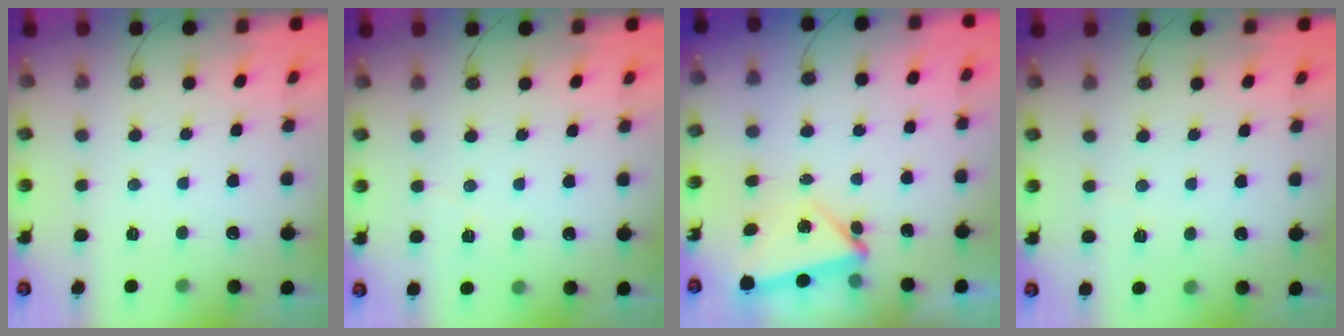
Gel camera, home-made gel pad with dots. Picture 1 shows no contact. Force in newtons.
{"total": 2.9, "press": 2.7, "slide": 0.9}
{"total": 5.4, "press": 5.4, "slide": 0.9}
{"total": 2.3, "press": 2.2, "slide": 0.5}